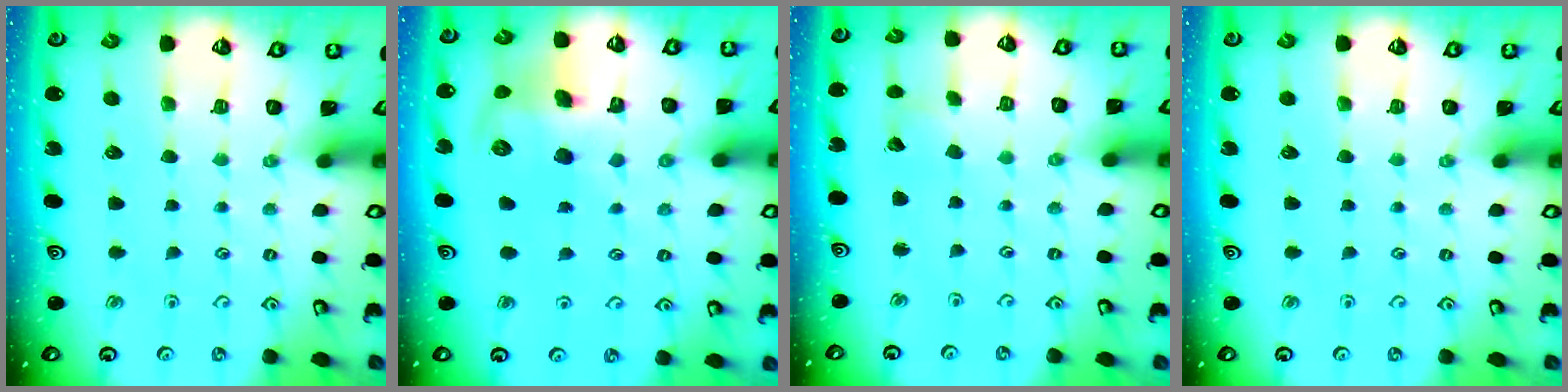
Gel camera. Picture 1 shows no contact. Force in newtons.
{"total": 11.2, "press": 11.0, "slide": 2.1}
{"total": 3.4, "press": 3.4, "slide": 0.4}
{"total": 0.0}